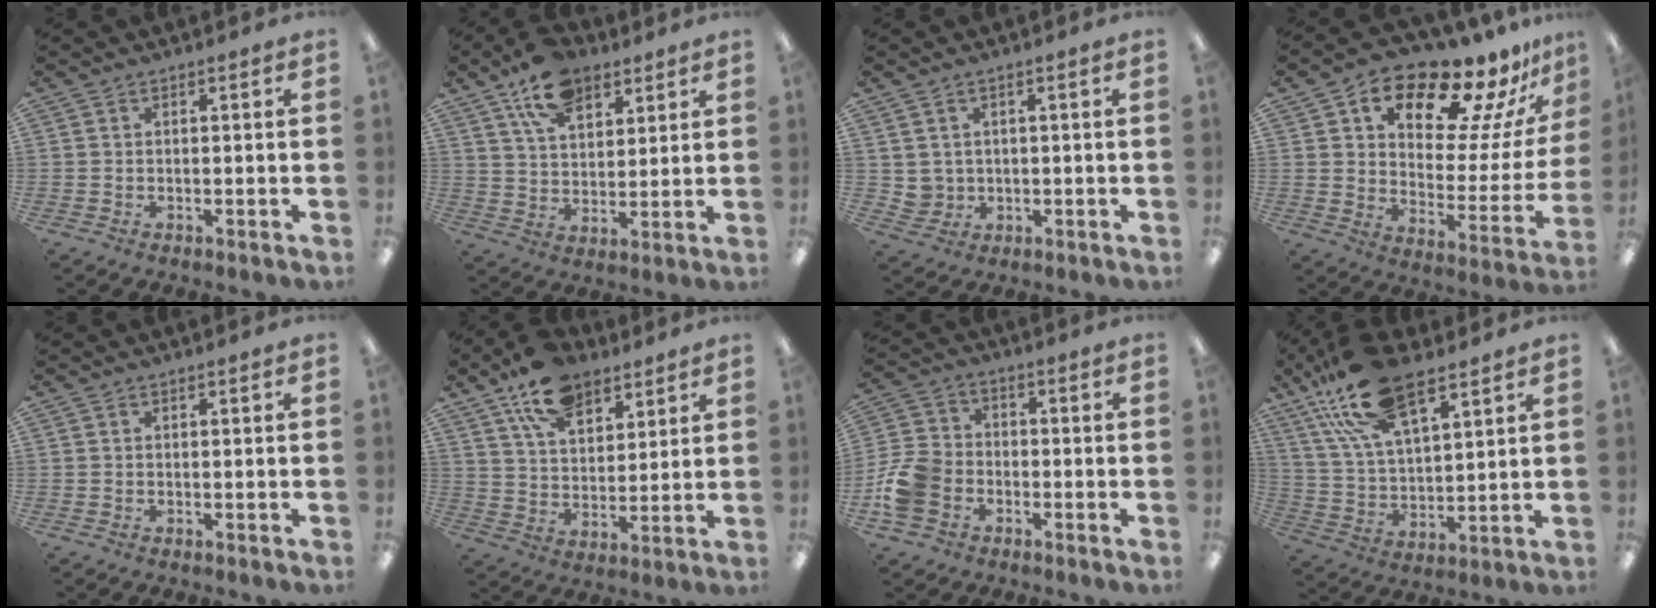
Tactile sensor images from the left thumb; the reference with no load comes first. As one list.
[{"total": 13.2, "force": [8.4, 7.4, 7.1], "torque": [-0.119, -0.026, 0.152]}, {"total": 3.2, "force": [1.3, 2.9, 0.2], "torque": [-0.014, 0.001, 0.026]}, {"total": 16.9, "force": [13.0, 6.2, 8.8], "torque": [-0.141, -0.102, 0.214]}, {"total": 0.0}, {"total": 14.1, "force": [9.4, 7.8, 7.2], "torque": [-0.124, -0.035, 0.172]}, {"total": 10.2, "force": [-4.0, 7.9, 5.1], "torque": [-0.099, 0.035, -0.071]}, {"total": 19.9, "force": [12.9, 8.2, 12.7], "torque": [-0.248, -0.043, 0.225]}]